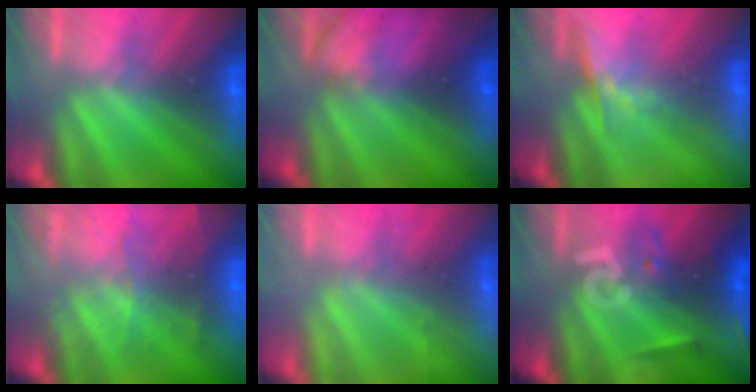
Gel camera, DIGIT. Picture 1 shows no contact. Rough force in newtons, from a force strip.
{"total": 2.3}
{"total": 2.2}
{"total": 11.8}
{"total": 2.3}
{"total": 2.5}